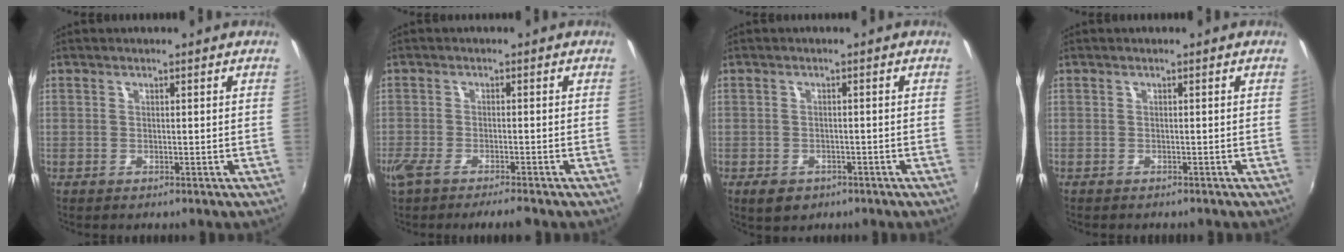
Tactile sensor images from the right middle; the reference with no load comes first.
{"total": 5.9, "force": [-4.7, 0.9, 3.5], "torque": [-0.089, -0.023, -0.087]}
{"total": 3.6, "force": [-2.0, 2.5, 1.6], "torque": [-0.037, -0.006, -0.028]}
{"total": 0.7, "force": [-0.7, 0.2, 0.2], "torque": [-0.006, -0.002, -0.010]}